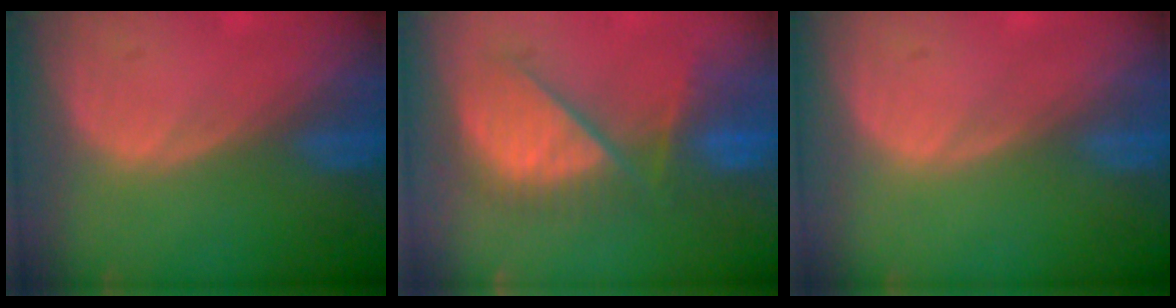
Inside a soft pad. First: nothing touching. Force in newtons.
{"total": 9.1, "press": 8.9, "slide": 2.0}
{"total": 0.0}